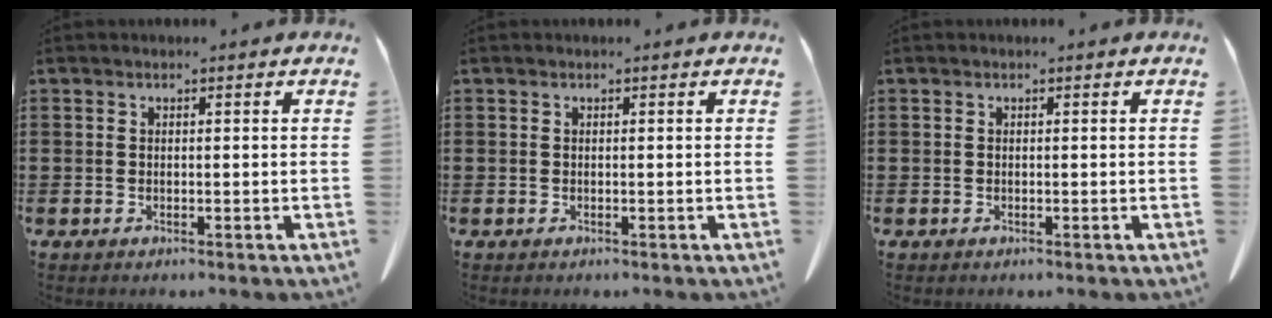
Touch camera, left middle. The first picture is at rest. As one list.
[{"total": 0.0}, {"total": 0.0}]